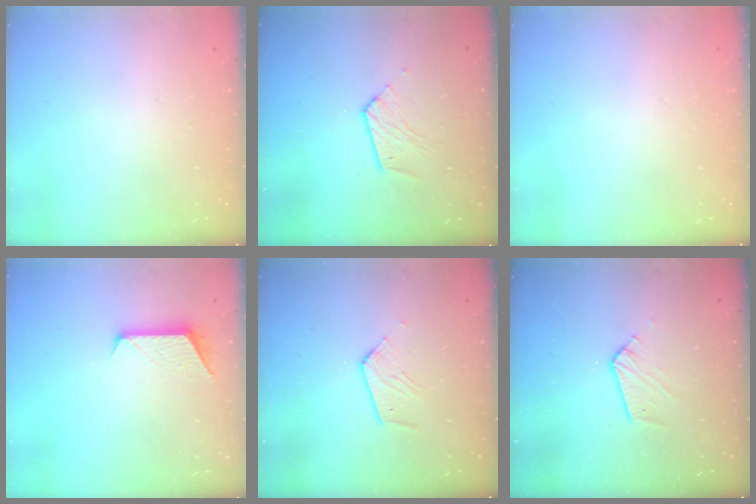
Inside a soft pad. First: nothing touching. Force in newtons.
{"total": 7.0, "press": 7.0, "slide": 0.5}
{"total": 0.0}
{"total": 7.2, "press": 7.2, "slide": 0.6}
{"total": 5.3, "press": 5.3, "slide": 0.5}
{"total": 6.8, "press": 6.8, "slide": 0.4}